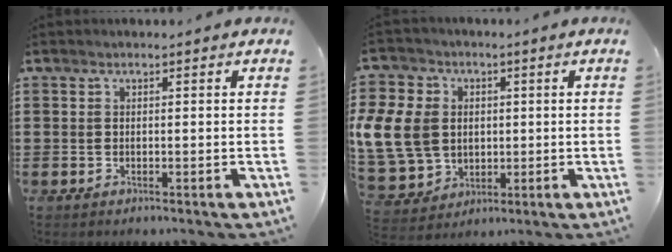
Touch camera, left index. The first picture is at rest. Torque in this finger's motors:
{"motor_torque": [0.75, 1.05, 0.56, 0.11]}